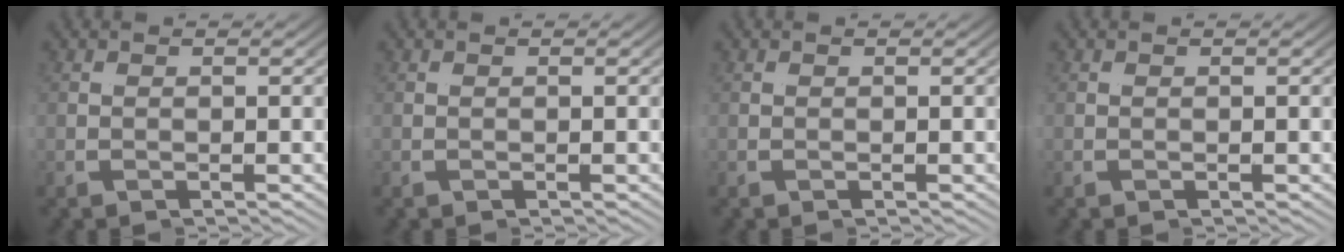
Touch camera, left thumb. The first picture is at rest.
{"total": 0.0}
{"total": 0.0}
{"total": 0.0}